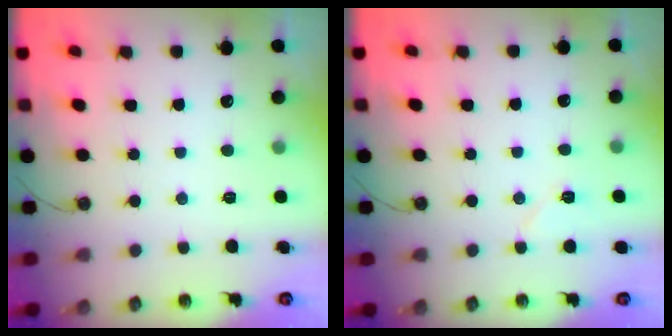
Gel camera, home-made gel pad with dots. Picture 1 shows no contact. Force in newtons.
{"total": 6.3, "press": 5.7, "slide": 2.7}